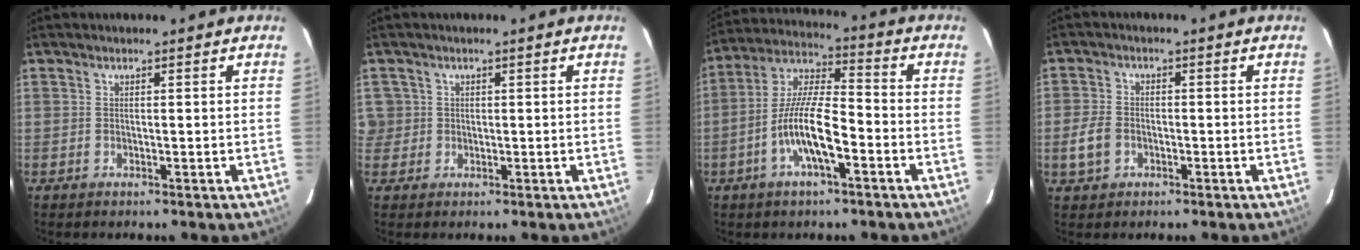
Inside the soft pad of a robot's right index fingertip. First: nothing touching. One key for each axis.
{"total": 2.7, "fx": 0.0, "fy": 2.7, "fz": -0.1, "tx": 0.015, "ty": 0.020, "tz": 0.004}
{"total": 11.6, "fx": -4.7, "fy": 3.1, "fz": 10.2, "tx": -0.209, "ty": 0.003, "tz": -0.091}
{"total": 5.0, "fx": -1.8, "fy": 3.9, "fz": 2.5, "tx": -0.064, "ty": 0.006, "tz": -0.033}